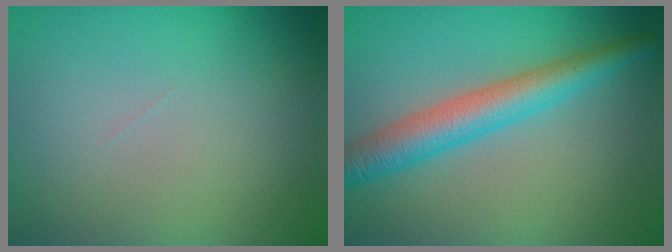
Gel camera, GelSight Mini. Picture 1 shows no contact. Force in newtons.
{"total": 4.5, "press": 4.5, "slide": 0.2}